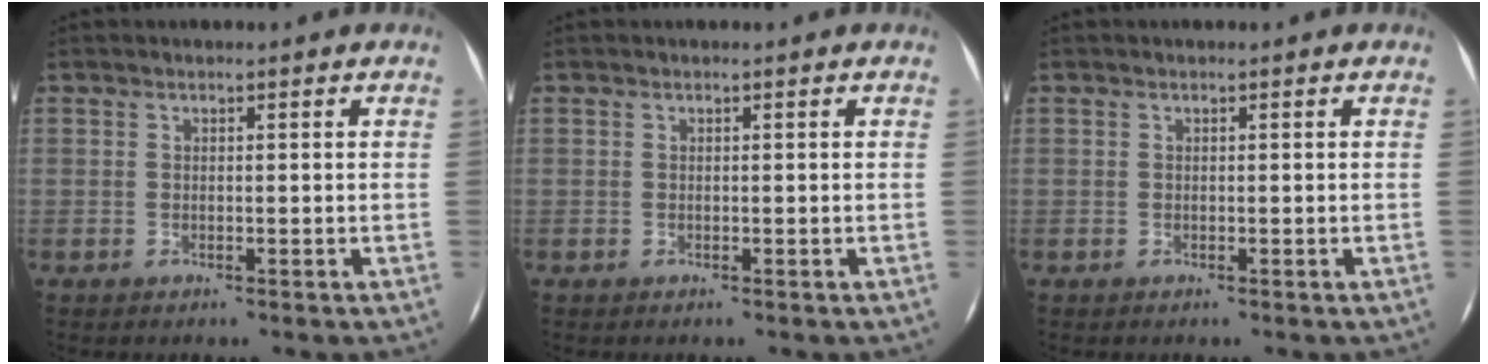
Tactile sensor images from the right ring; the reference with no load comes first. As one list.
[{"total": 0.0}, {"total": 0.0}]